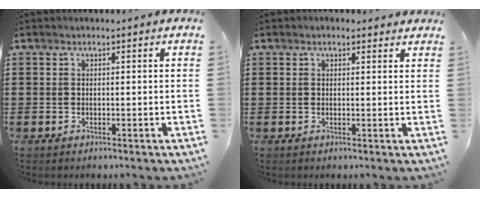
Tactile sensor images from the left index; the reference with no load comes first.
{"total": 1.3, "force": [1.1, 0.5, 0.3], "torque": [-0.009, 0.005, 0.021]}